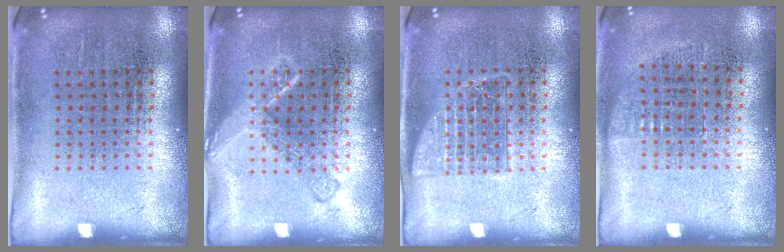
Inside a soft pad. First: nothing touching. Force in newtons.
{"total": 2.4, "press": 2.4, "slide": 0.4}
{"total": 1.0, "press": 1.0, "slide": 0.2}
{"total": 0.7, "press": 0.6, "slide": 0.3}